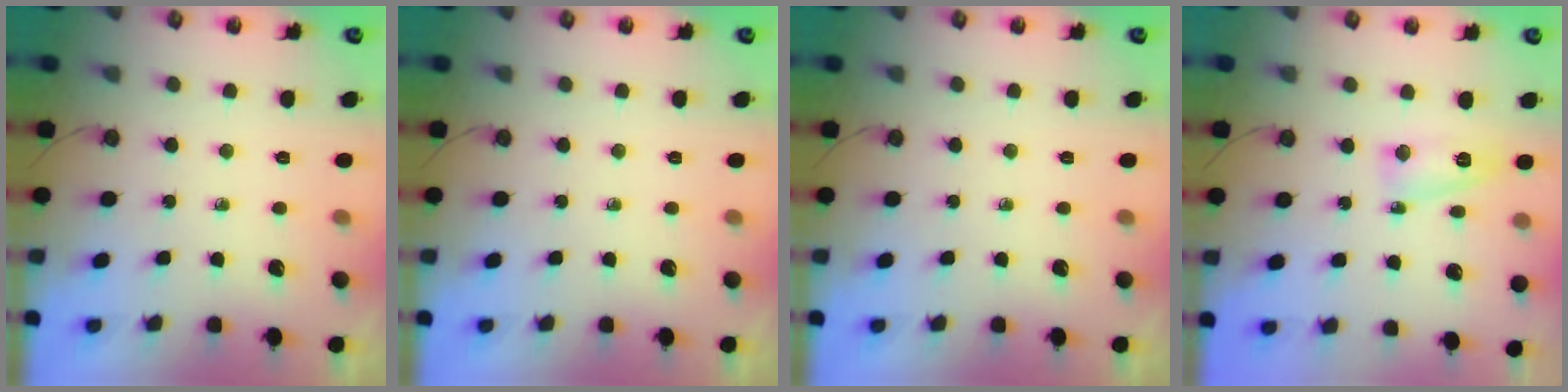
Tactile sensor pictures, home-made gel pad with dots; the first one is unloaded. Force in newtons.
{"total": 0.0}
{"total": 0.0}
{"total": 5.5, "press": 5.5, "slide": 0.6}